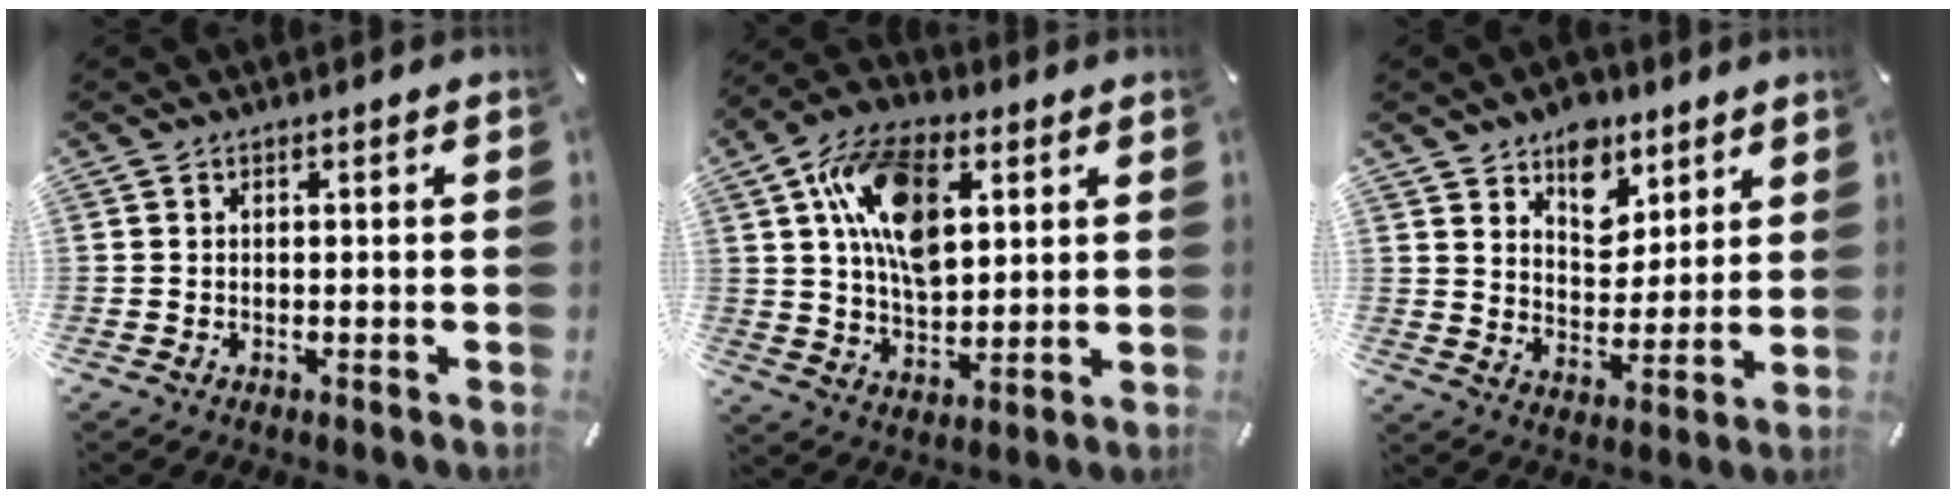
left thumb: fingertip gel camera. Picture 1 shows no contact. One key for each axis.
{"total": 16.5, "fx": 5.6, "fy": 10.3, "fz": 11.7, "tx": -0.219, "ty": 0.004, "tz": 0.100}
{"total": 10.1, "fx": 6.8, "fy": 7.1, "fz": 2.5, "tx": -0.029, "ty": -0.047, "tz": 0.123}